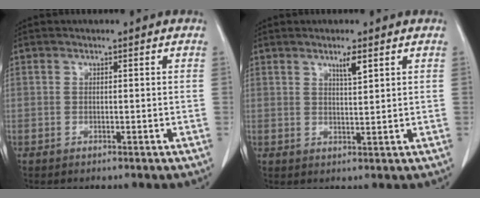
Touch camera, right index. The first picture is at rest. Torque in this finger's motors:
{"motor_torque": [0.06, 0.02, 0.04, 0.01]}